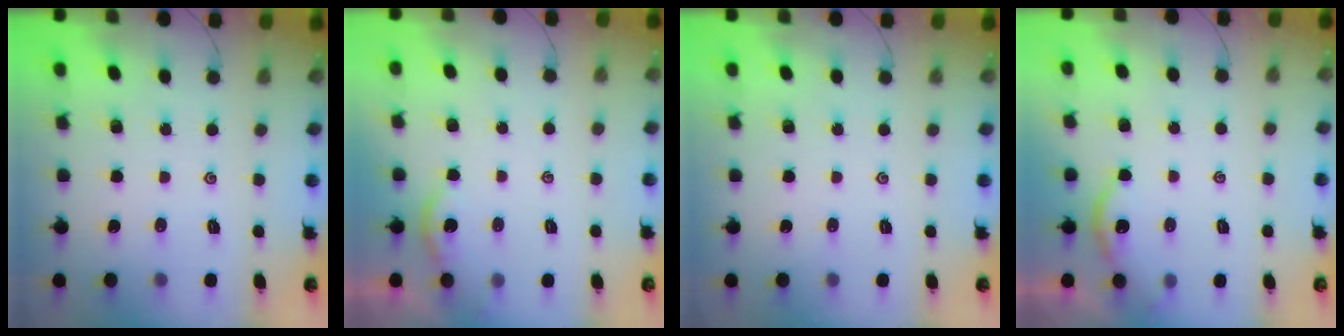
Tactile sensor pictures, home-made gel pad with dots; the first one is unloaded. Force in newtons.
{"total": 2.2, "press": 2.2, "slide": 0.3}
{"total": 0.0}
{"total": 3.3, "press": 3.2, "slide": 0.4}